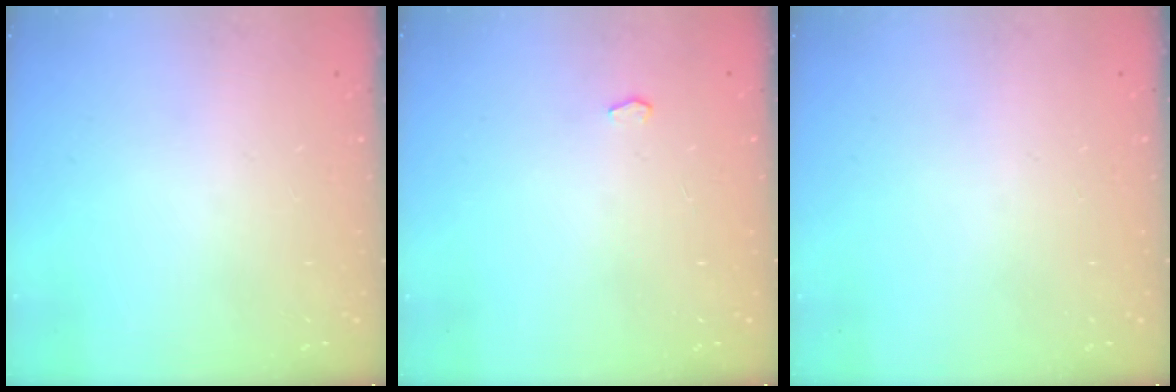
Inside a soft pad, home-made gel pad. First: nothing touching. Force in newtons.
{"total": 2.0, "press": 1.9, "slide": 0.3}
{"total": 0.0}